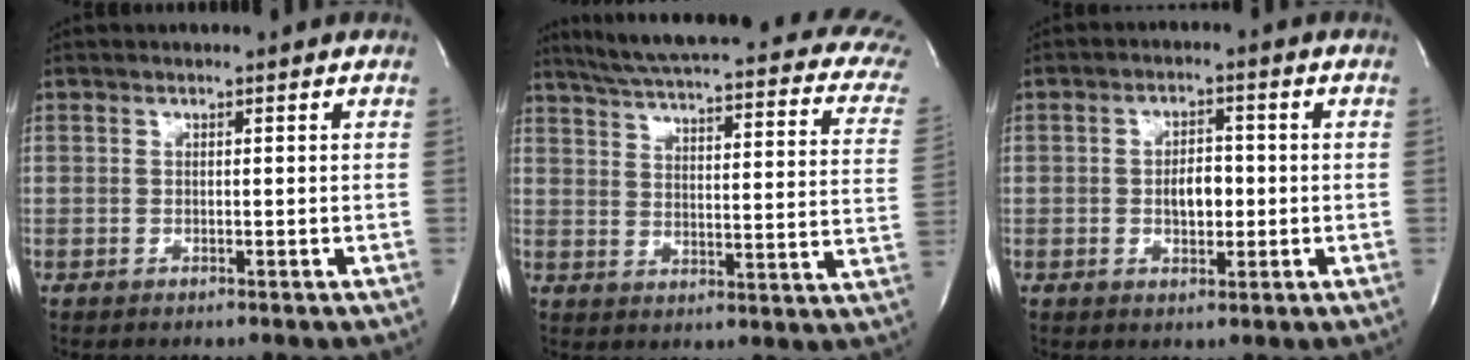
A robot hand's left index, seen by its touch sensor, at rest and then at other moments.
{"total": 23.3, "force": [18.0, 3.8, 14.3], "torque": [-0.206, -0.020, 0.208]}
{"total": 4.3, "force": [-0.4, 2.3, 3.6], "torque": [-0.058, 0.003, -0.004]}